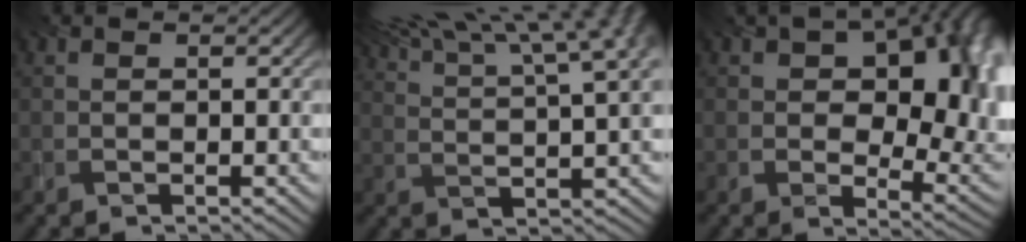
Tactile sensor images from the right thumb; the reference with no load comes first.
{"total": 16.2, "force": [11.2, 3.8, 11.1], "torque": [-0.183, 0.036, 0.147]}
{"total": 14.9, "force": [2.9, 9.1, 11.5], "torque": [-0.139, -0.011, 0.066]}